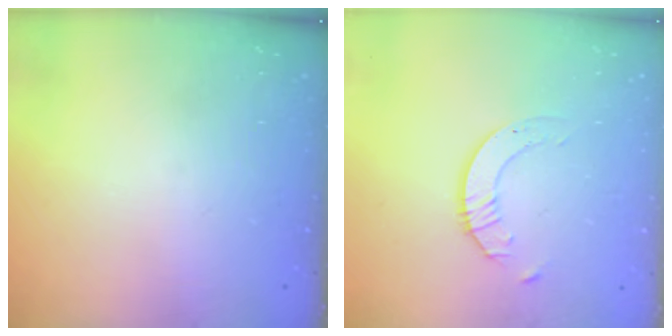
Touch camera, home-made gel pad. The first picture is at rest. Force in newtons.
{"total": 2.1, "press": 2.1, "slide": 0.2}